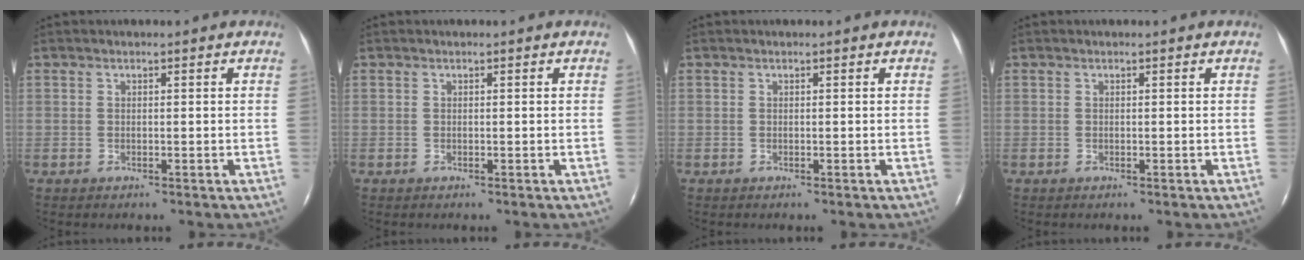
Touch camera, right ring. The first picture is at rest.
{"total": 0.0}
{"total": 0.0}
{"total": 0.0}